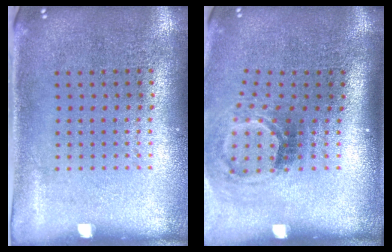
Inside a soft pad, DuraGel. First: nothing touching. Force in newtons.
{"total": 1.9, "press": 1.2, "slide": 1.5}